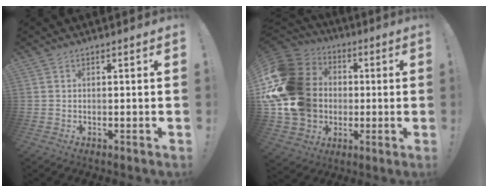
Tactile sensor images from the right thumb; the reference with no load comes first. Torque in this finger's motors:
{"motor_torque": [2.40, 2.42, 1.69, -1.08, 0.53]}